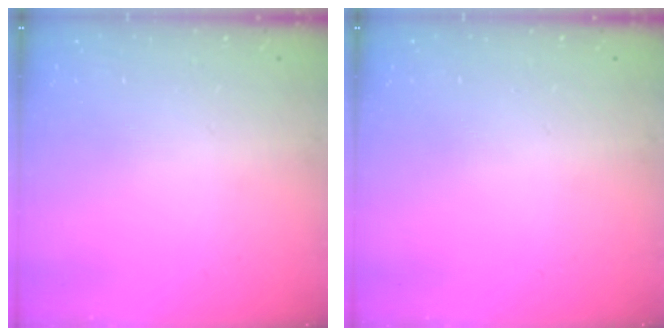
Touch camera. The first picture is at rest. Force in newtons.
{"total": 0.0}